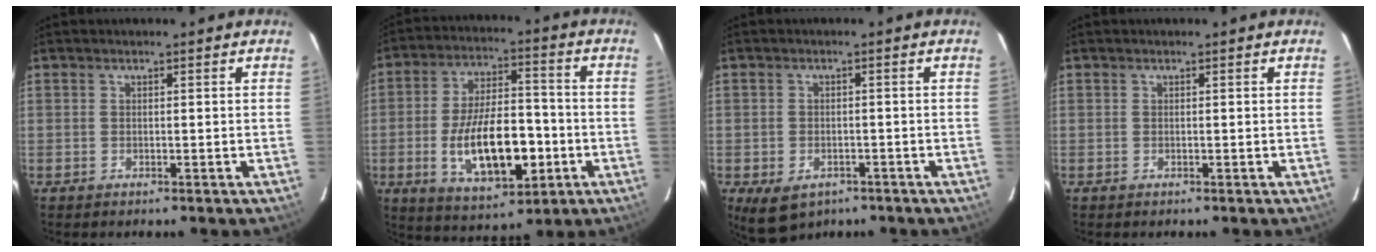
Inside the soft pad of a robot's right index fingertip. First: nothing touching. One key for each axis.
{"total": 16.9, "fx": -4.3, "fy": 7.5, "fz": 14.6, "tx": -0.274, "ty": 0.002, "tz": -0.055}
{"total": 6.4, "fx": -3.5, "fy": 4.3, "fz": 3.3, "tx": -0.065, "ty": -0.011, "tz": -0.043}
{"total": 0.0}